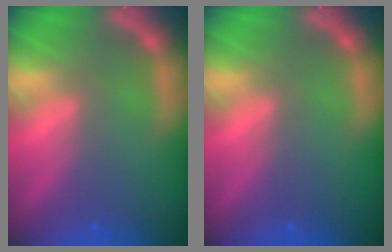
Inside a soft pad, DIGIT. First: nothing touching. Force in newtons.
{"total": 0.0}